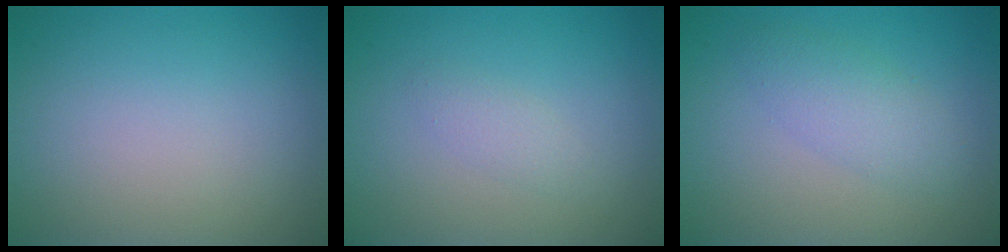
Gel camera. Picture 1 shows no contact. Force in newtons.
{"total": 1.2, "press": 1.2, "slide": 0.0}
{"total": 2.6, "press": 2.6, "slide": 0.1}